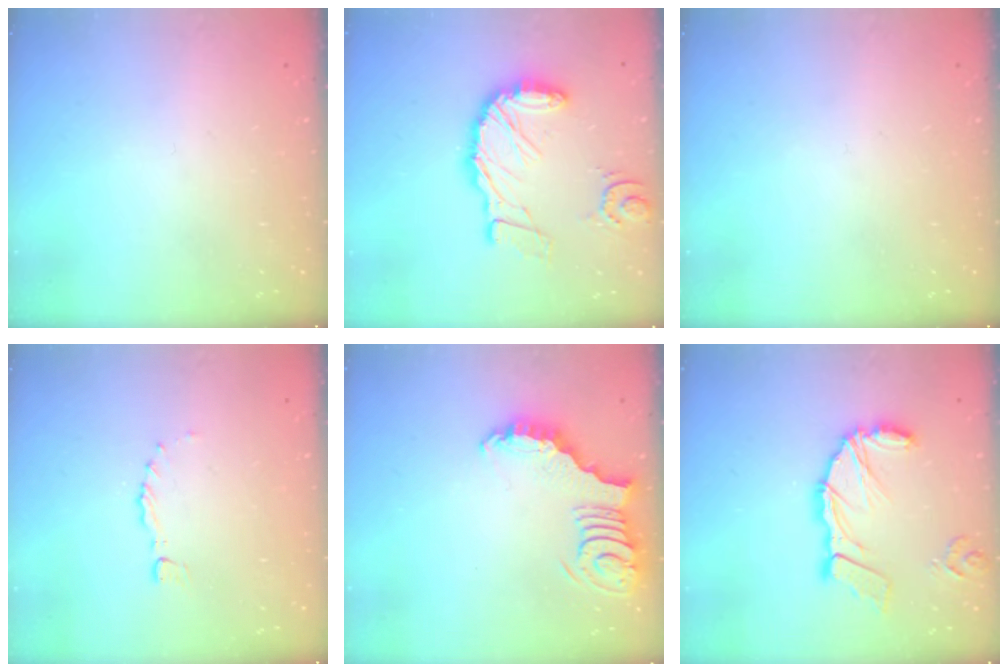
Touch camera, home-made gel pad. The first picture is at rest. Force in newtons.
{"total": 15.8, "press": 15.7, "slide": 2.1}
{"total": 0.0}
{"total": 0.0}
{"total": 3.8, "press": 3.7, "slide": 0.5}
{"total": 14.2, "press": 14.1, "slide": 1.6}